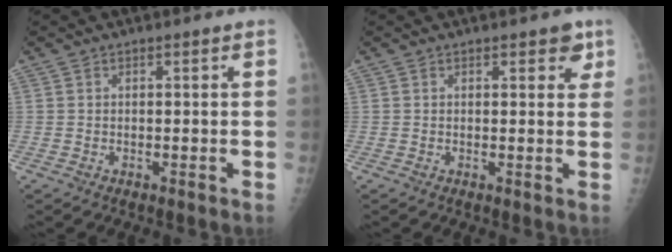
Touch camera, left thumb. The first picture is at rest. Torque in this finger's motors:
{"motor_torque": [0.33, 0.17, 0.03, -0.13, 0.09]}